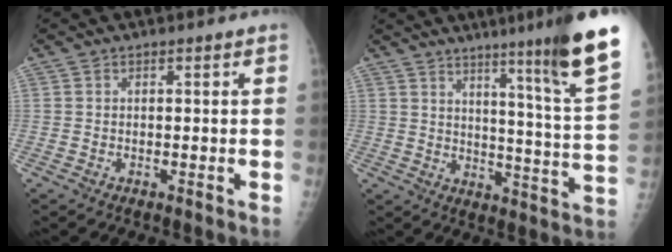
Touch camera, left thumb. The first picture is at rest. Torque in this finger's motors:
{"motor_torque": [2.69, 2.32, 1.62, -1.15, 0.51]}